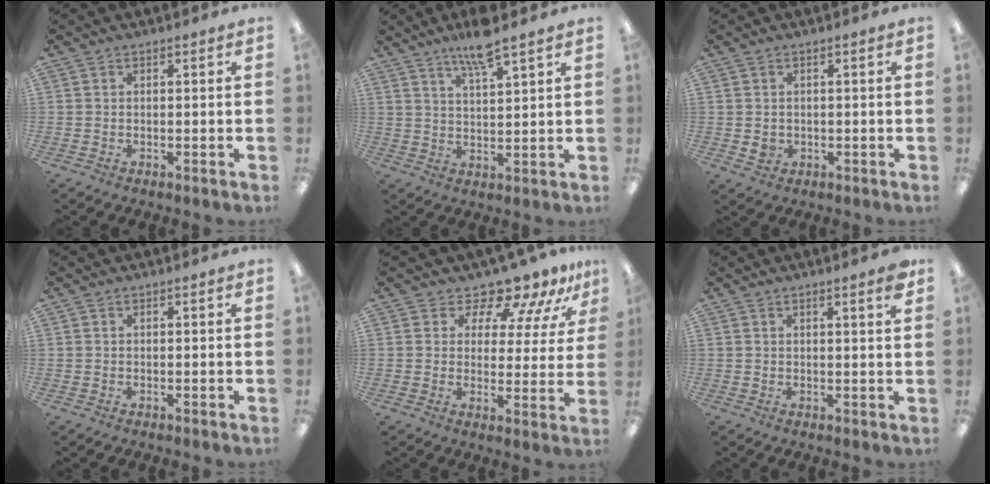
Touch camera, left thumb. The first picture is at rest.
{"total": 7.7, "force": [6.0, 1.1, 4.8], "torque": [-0.092, -0.026, 0.101]}
{"total": 2.2, "force": [0.3, 1.9, 1.1], "torque": [-0.012, -0.001, 0.004]}
{"total": 0.0}
{"total": 10.8, "force": [9.8, 3.6, 3.0], "torque": [-0.050, -0.086, 0.176]}
{"total": 2.8, "force": [2.0, -0.1, 1.9], "torque": [-0.026, -0.011, 0.031]}